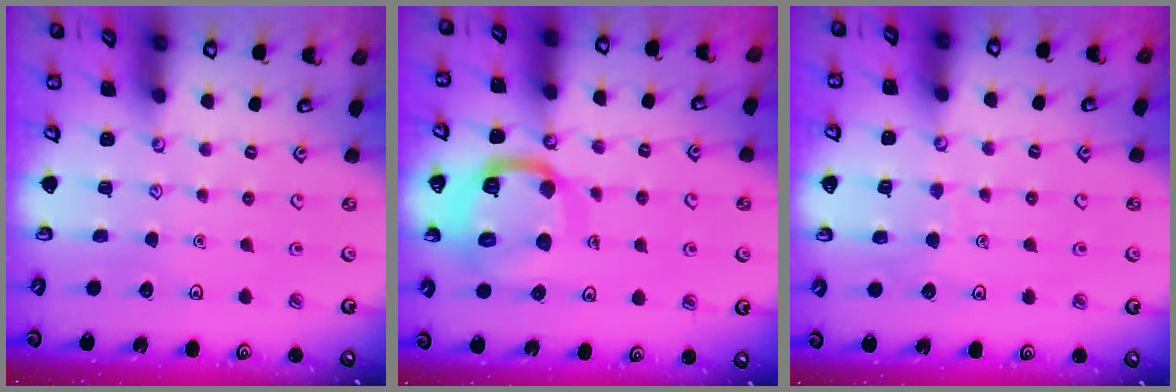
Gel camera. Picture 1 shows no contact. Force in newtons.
{"total": 16.4, "press": 16.3, "slide": 1.8}
{"total": 5.5, "press": 5.5, "slide": 0.5}